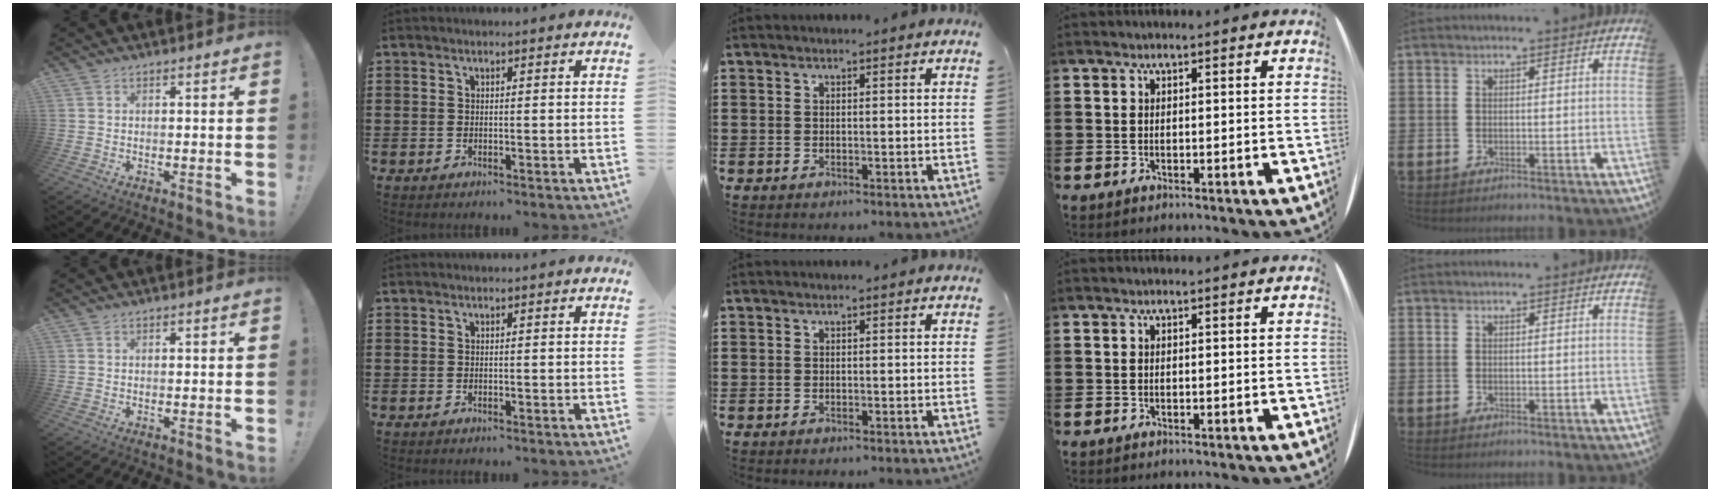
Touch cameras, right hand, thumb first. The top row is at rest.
{}